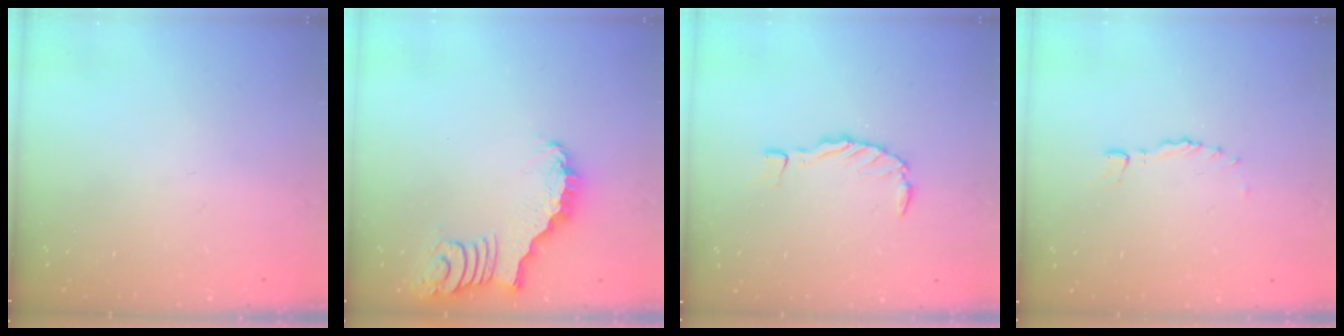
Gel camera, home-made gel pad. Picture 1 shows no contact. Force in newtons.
{"total": 3.2, "press": 3.2, "slide": 0.2}
{"total": 0.7, "press": 0.7, "slide": 0.2}
{"total": 0.0}